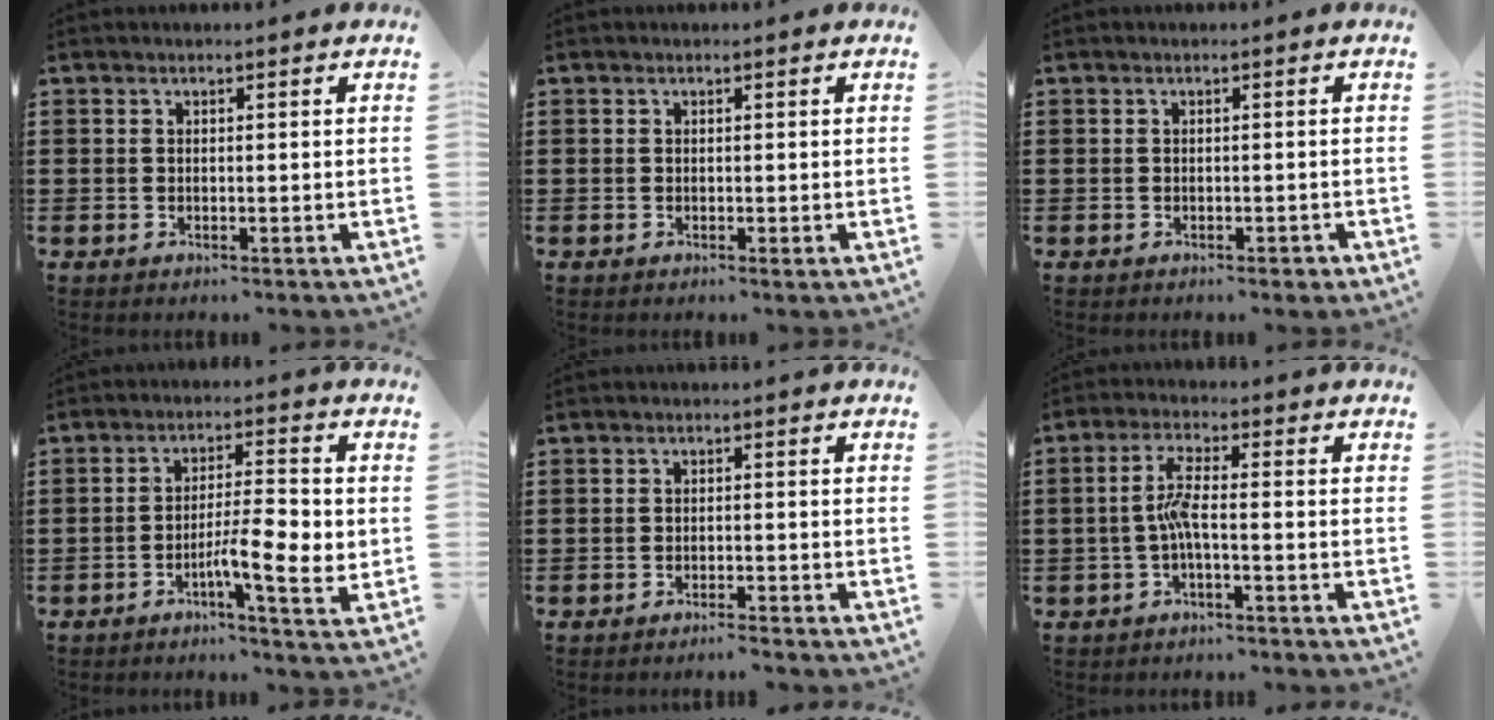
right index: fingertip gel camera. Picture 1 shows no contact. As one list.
[{"total": 0.0}, {"total": 0.8, "force": [-0.5, 0.3, 0.6], "torque": [-0.013, -0.003, -0.009]}, {"total": 7.7, "force": [-2.0, 1.3, 7.3], "torque": [-0.129, -0.003, -0.034]}, {"total": 1.3, "force": [-1.2, -0.3, 0.5], "torque": [-0.011, -0.003, -0.022]}, {"total": 4.4, "force": [-1.3, 0.7, 4.1], "torque": [-0.092, -0.001, -0.031]}]